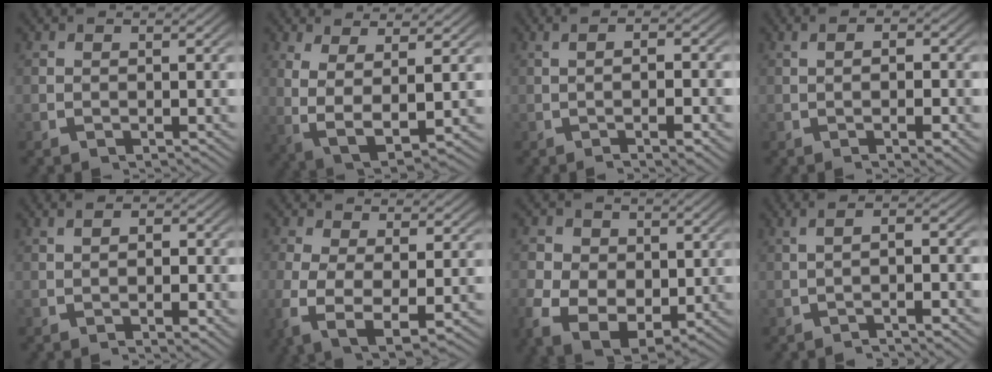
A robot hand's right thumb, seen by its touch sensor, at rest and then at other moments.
{"total": 8.0, "force": [-0.4, 5.2, 6.1], "torque": [-0.157, -0.046, 0.020]}
{"total": 3.3, "force": [-0.6, 1.0, 3.1], "torque": [-0.041, 0.010, -0.013]}
{"total": 2.9, "force": [-0.4, 1.4, 2.5], "torque": [-0.032, 0.003, -0.010]}
{"total": 2.4, "force": [-0.5, 1.5, 1.8], "torque": [-0.023, -0.001, -0.011]}
{"total": 7.1, "force": [-1.4, 3.9, 5.7], "torque": [-0.151, -0.050, 0.002]}
{"total": 9.3, "force": [-1.7, 7.2, 5.7], "torque": [-0.130, -0.060, -0.003]}
{"total": 2.9, "force": [-1.0, 0.9, 2.6], "torque": [-0.039, 0.010, -0.020]}